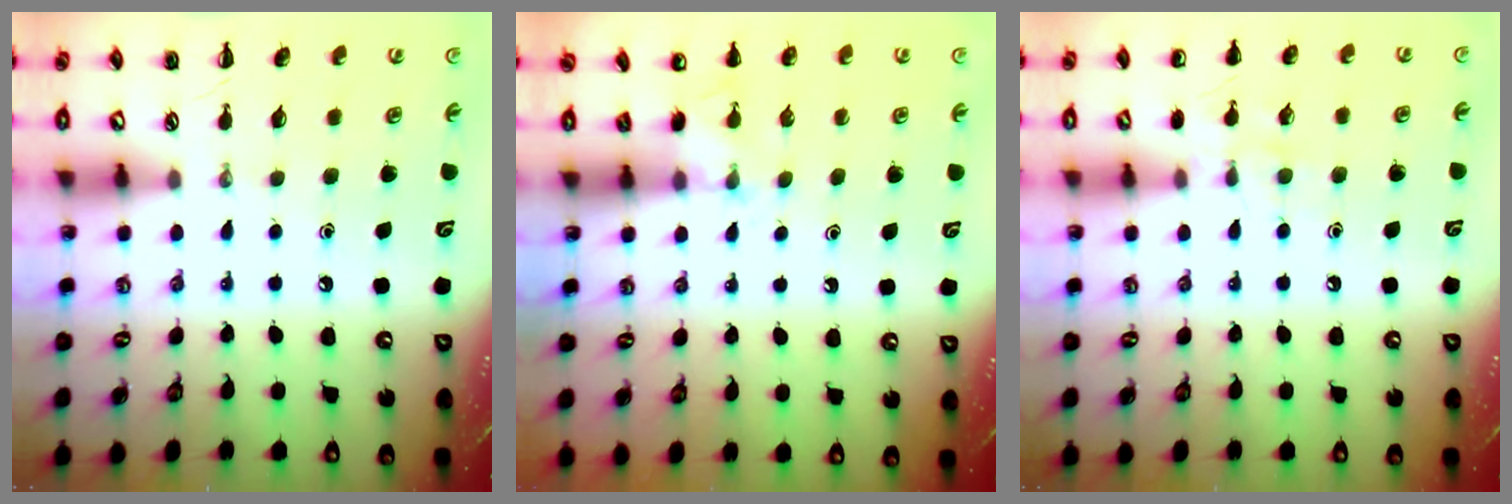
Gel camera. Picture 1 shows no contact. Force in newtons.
{"total": 5.2, "press": 5.0, "slide": 1.4}
{"total": 7.0, "press": 6.8, "slide": 1.6}